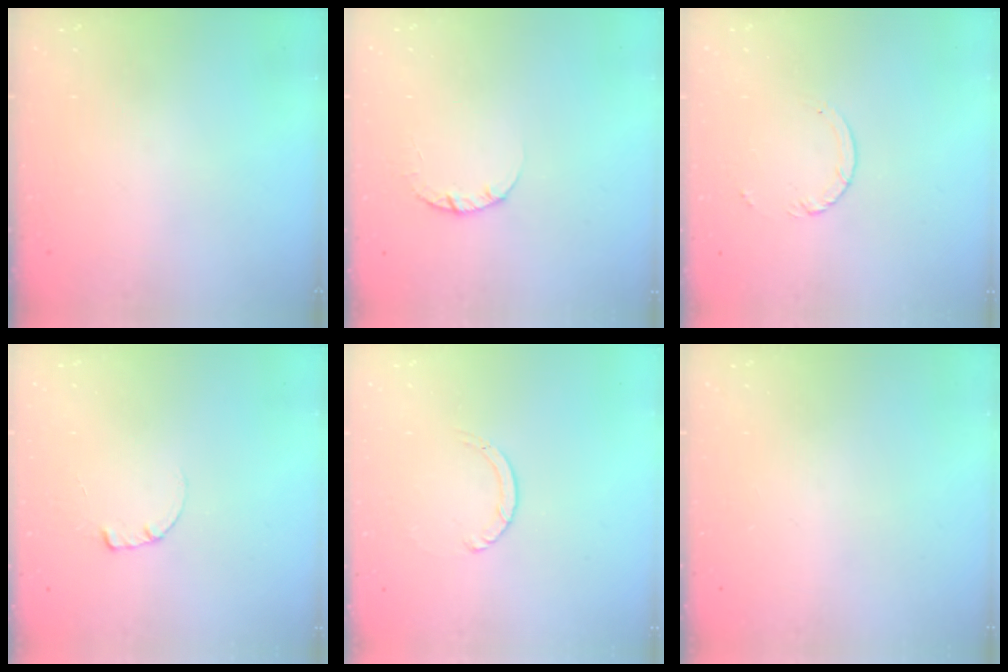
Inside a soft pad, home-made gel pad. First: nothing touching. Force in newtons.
{"total": 2.4, "press": 2.4, "slide": 0.3}
{"total": 3.9, "press": 3.9, "slide": 0.4}
{"total": 0.6, "press": 0.6, "slide": 0.1}
{"total": 1.1, "press": 1.1, "slide": 0.1}
{"total": 0.0}